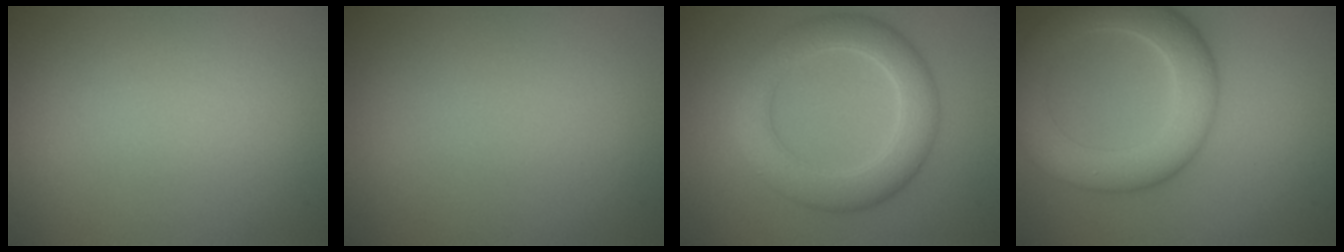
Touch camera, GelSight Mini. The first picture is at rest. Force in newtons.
{"total": 0.0}
{"total": 5.7, "press": 5.7, "slide": 0.4}
{"total": 6.8, "press": 6.7, "slide": 0.3}